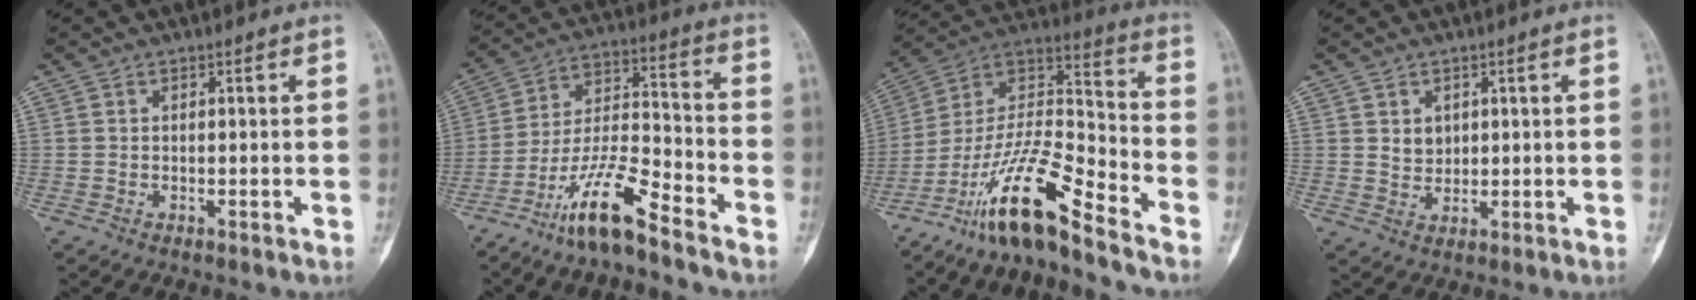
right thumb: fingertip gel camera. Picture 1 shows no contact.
{"total": 12.8, "force": [-9.4, 2.3, 8.4], "torque": [-0.164, 0.070, -0.179]}
{"total": 17.2, "force": [-12.5, 3.3, 11.3], "torque": [-0.212, 0.091, -0.232]}
{"total": 3.1, "force": [1.0, 2.6, 1.4], "torque": [-0.009, -0.009, 0.023]}